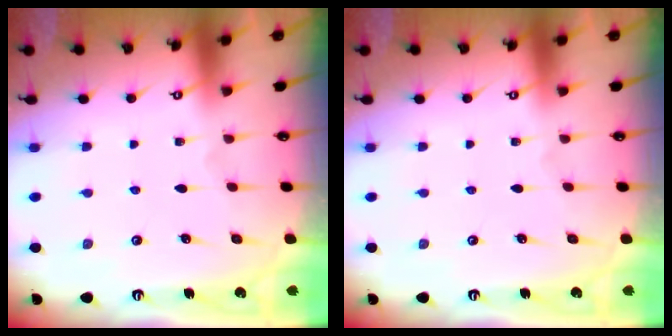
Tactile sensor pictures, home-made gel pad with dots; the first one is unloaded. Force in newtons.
{"total": 0.0}